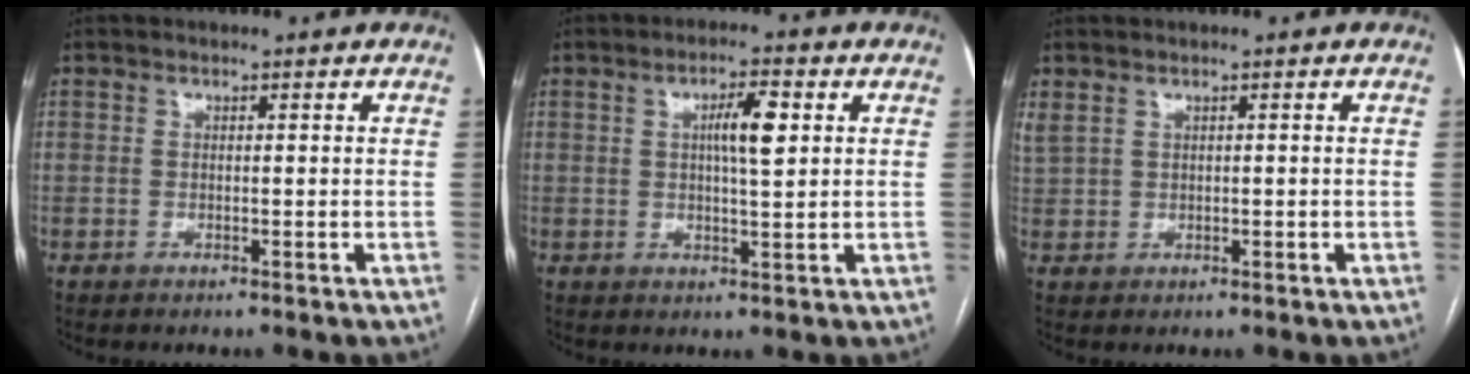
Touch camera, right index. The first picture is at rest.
{"total": 5.4, "force": [1.4, 0.9, 5.2], "torque": [-0.089, 0.006, 0.024]}
{"total": 2.6, "force": [1.5, 1.3, 1.6], "torque": [-0.053, 0.017, 0.047]}